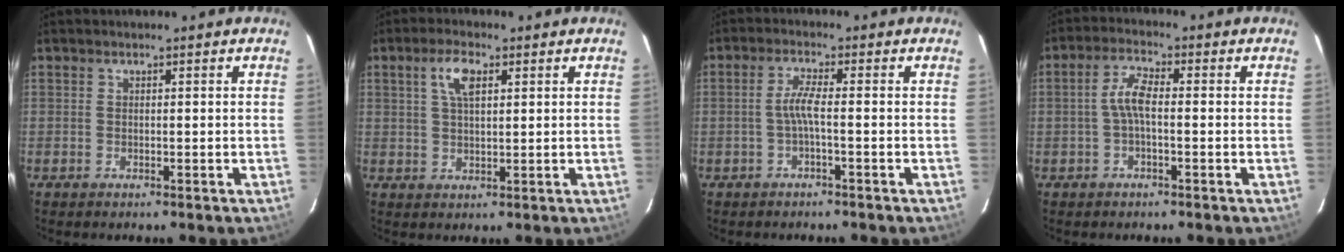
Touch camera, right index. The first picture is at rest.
{"total": 5.1, "force": [2.1, 2.1, 4.2], "torque": [-0.077, 0.010, 0.038]}
{"total": 2.8, "force": [-0.9, -0.2, 2.6], "torque": [-0.054, 0.003, -0.018]}
{"total": 4.2, "force": [-0.5, 1.3, 3.9], "torque": [-0.085, 0.013, -0.011]}